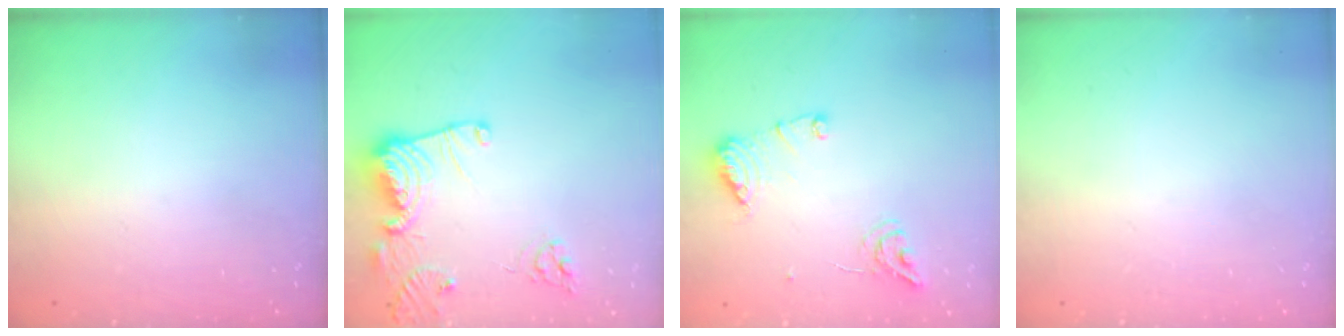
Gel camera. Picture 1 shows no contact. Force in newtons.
{"total": 13.5, "press": 13.4, "slide": 1.4}
{"total": 10.7, "press": 10.7, "slide": 1.0}
{"total": 0.0}